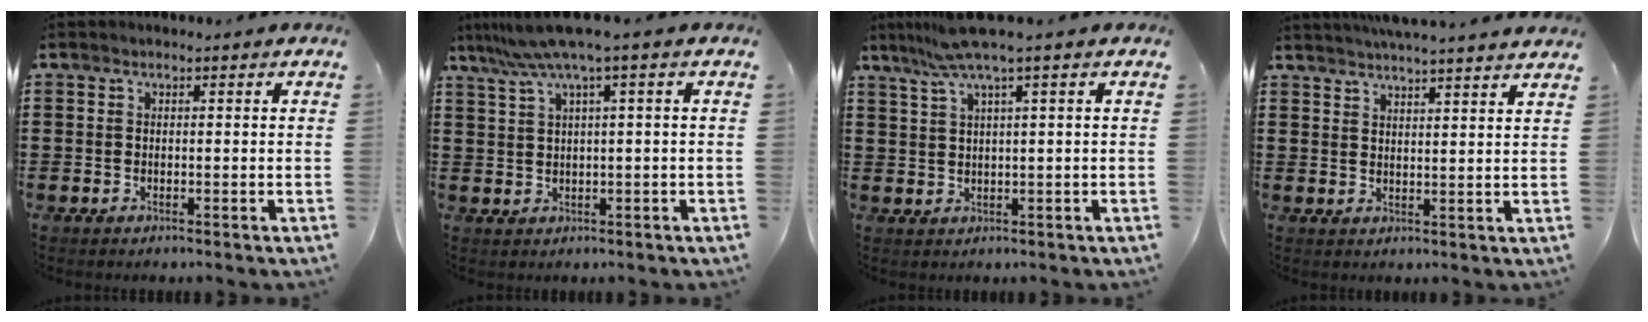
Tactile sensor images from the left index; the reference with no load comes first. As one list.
[{"total": 5.5, "force": [2.4, -0.5, 4.9], "torque": [-0.107, -0.015, 0.040]}, {"total": 5.2, "force": [2.9, -0.5, 4.3], "torque": [-0.090, -0.004, 0.050]}, {"total": 3.7, "force": [3.5, -0.7, 0.6], "torque": [-0.024, -0.016, 0.064]}]